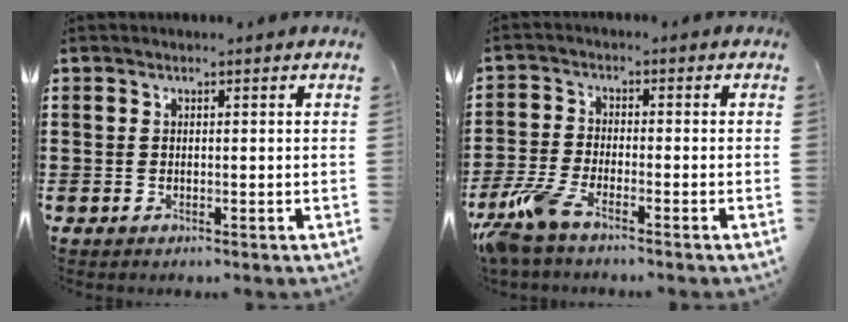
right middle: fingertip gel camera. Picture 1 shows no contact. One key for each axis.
{"total": 5.7, "fx": -4.2, "fy": 1.2, "fz": 3.7, "tx": -0.109, "ty": -0.016, "tz": -0.086}